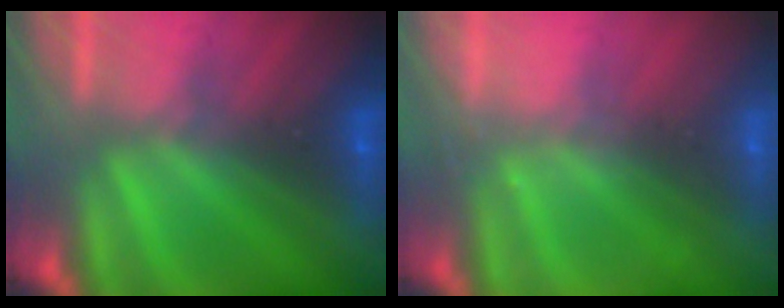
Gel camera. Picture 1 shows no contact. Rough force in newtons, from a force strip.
{"total": 2.2}